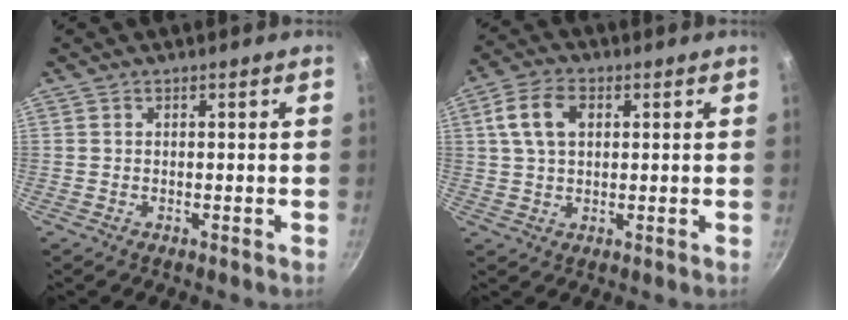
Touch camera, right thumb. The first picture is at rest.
{"total": 8.2, "force": [2.2, 5.2, 5.9], "torque": [-0.103, 0.011, 0.035]}